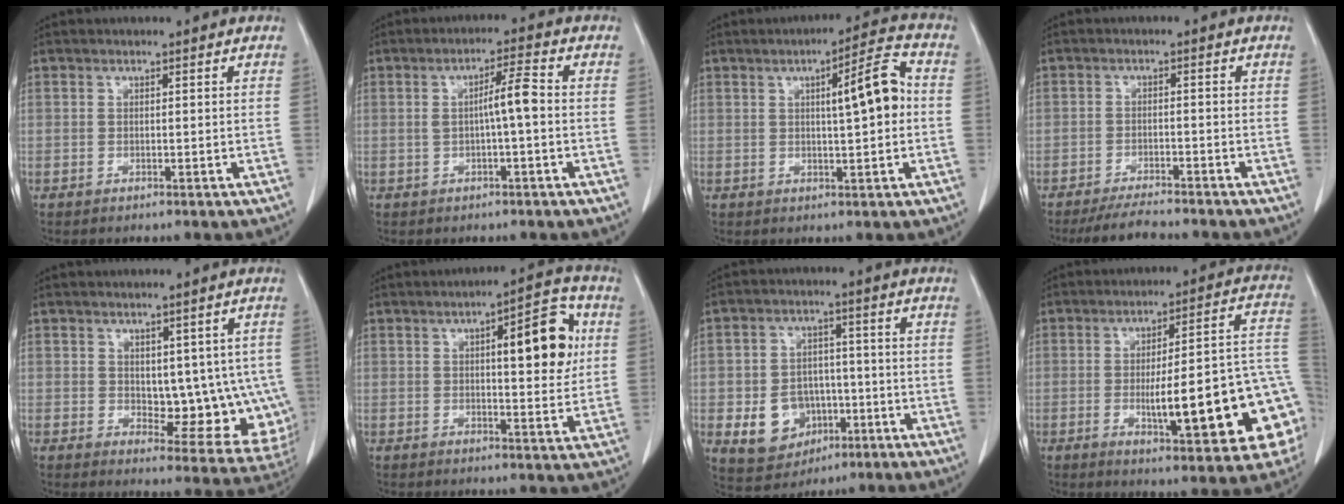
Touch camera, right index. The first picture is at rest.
{"total": 4.6, "force": [-0.2, 0.2, 4.6], "torque": [-0.076, 0.009, -0.003]}
{"total": 7.9, "force": [0.8, 1.0, 7.8], "torque": [-0.112, 0.018, 0.009]}
{"total": 5.5, "force": [-5.1, 0.8, 1.7], "torque": [-0.027, -0.015, -0.086]}
{"total": 10.9, "force": [0.2, 5.8, 9.2], "torque": [-0.090, 0.001, 0.019]}
{"total": 10.4, "force": [2.5, 2.8, 9.7], "torque": [-0.129, 0.016, 0.031]}
{"total": 8.8, "force": [-2.5, 7.3, 4.1], "torque": [-0.077, 0.014, -0.026]}
{"total": 20.3, "force": [-4.6, 3.5, 19.4], "torque": [-0.189, 0.029, -0.051]}